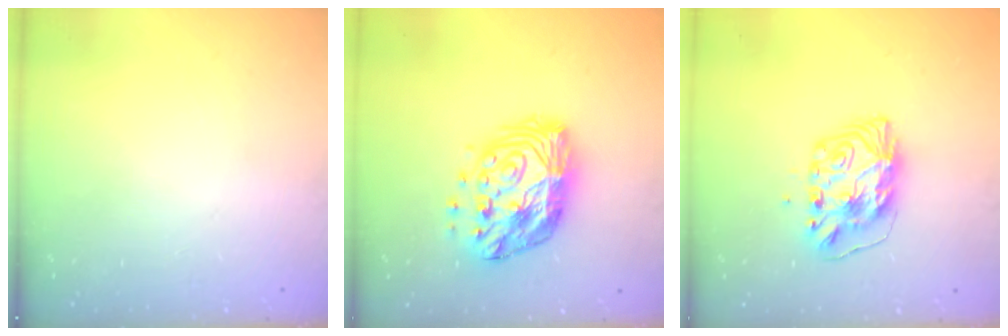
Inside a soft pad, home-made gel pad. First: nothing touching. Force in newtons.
{"total": 15.8, "press": 15.7, "slide": 1.3}
{"total": 9.4, "press": 9.4, "slide": 0.8}